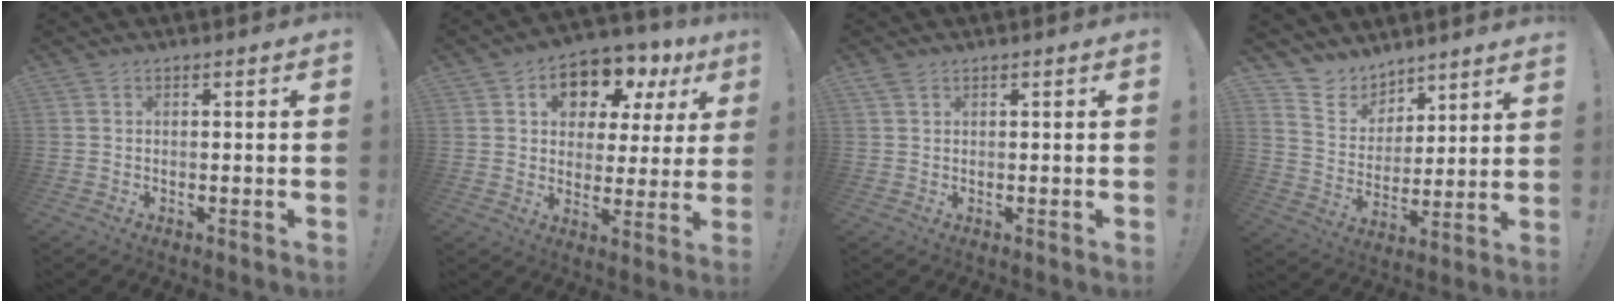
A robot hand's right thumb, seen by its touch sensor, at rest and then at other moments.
{"total": 10.5, "force": [6.2, 6.9, 4.9], "torque": [-0.072, -0.044, 0.110]}
{"total": 1.4, "force": [1.0, 0.6, 0.9], "torque": [-0.019, 0.002, 0.019]}
{"total": 8.2, "force": [6.8, 4.6, -0.1], "torque": [-0.014, -0.071, 0.136]}